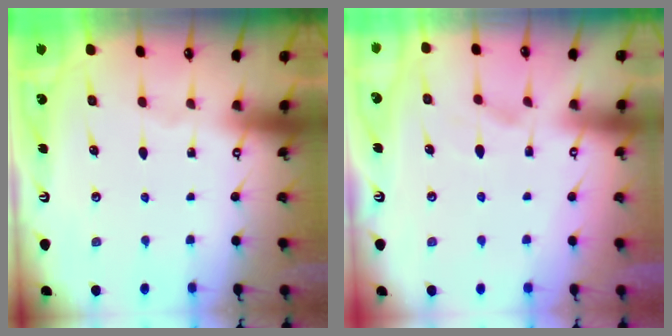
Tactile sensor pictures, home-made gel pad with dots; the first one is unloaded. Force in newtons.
{"total": 1.6, "press": 1.0, "slide": 1.2}